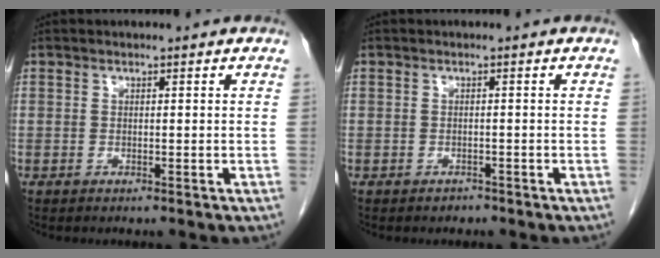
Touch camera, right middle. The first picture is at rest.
{"total": 0.9, "force": [-0.7, 0.5, 0.0], "torque": [-0.003, 0.001, -0.014]}